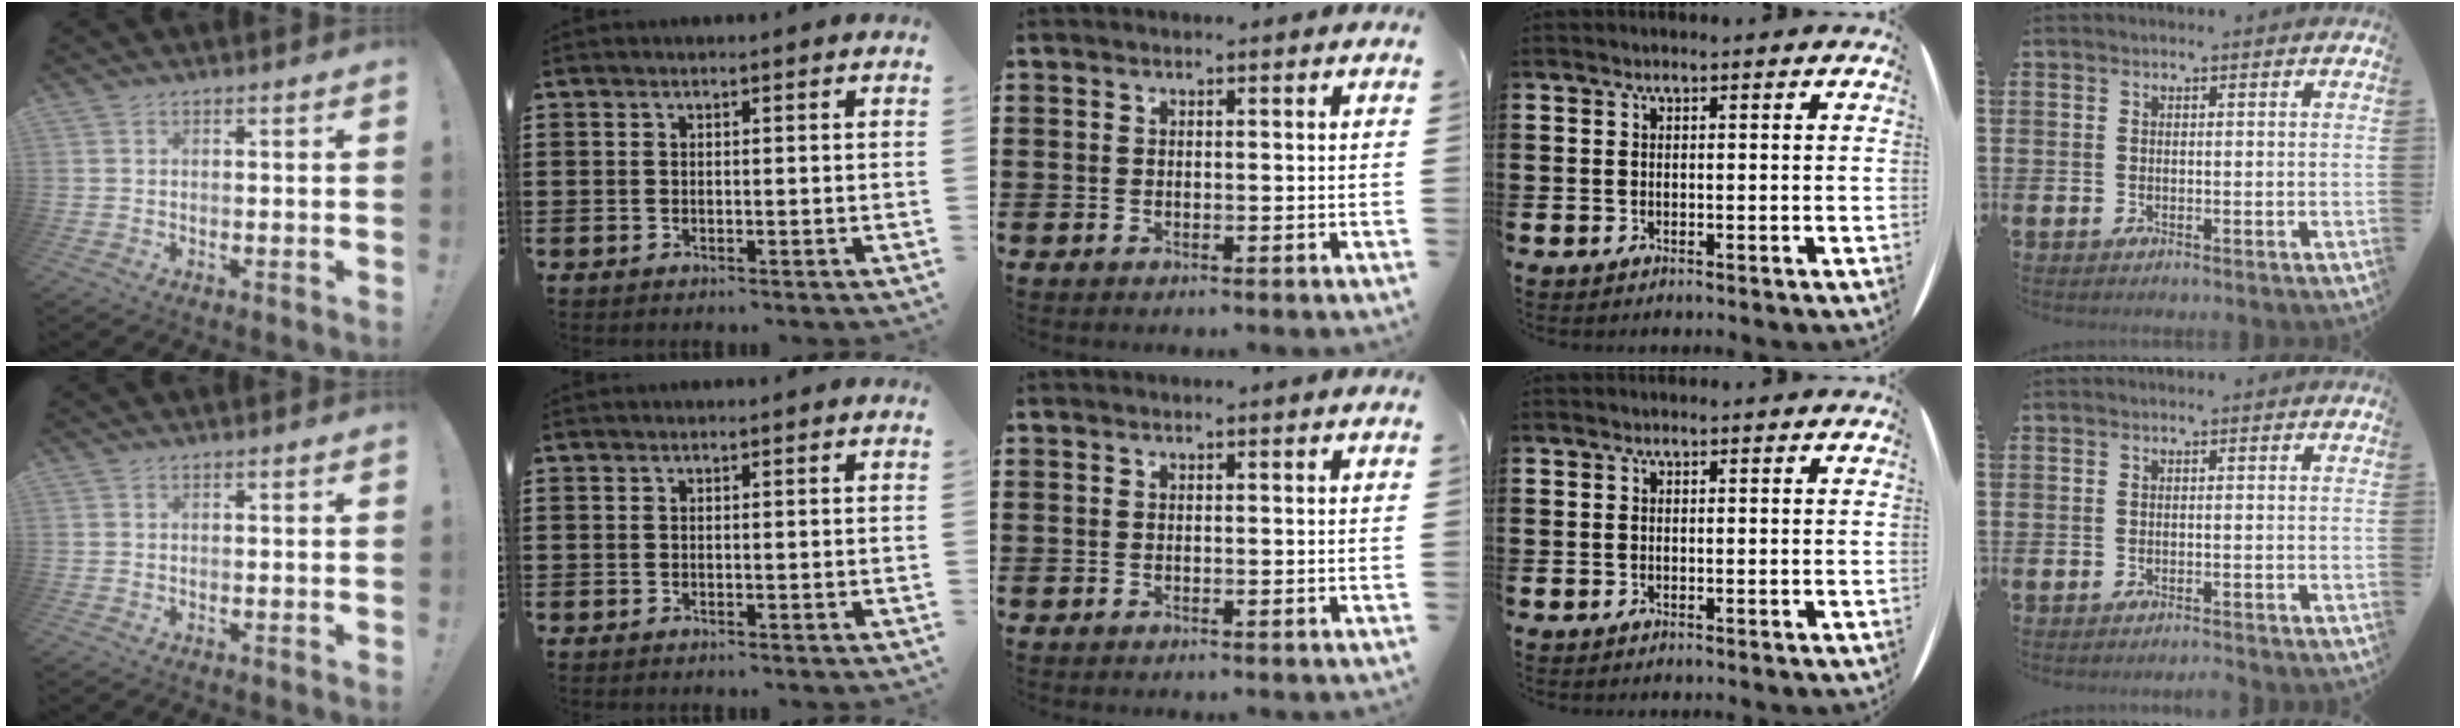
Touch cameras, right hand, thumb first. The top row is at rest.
{"little": {"total": 0.8, "force": [-0.8, -0.1, 0.1], "torque": [-0.002, -0.002, -0.016]}}